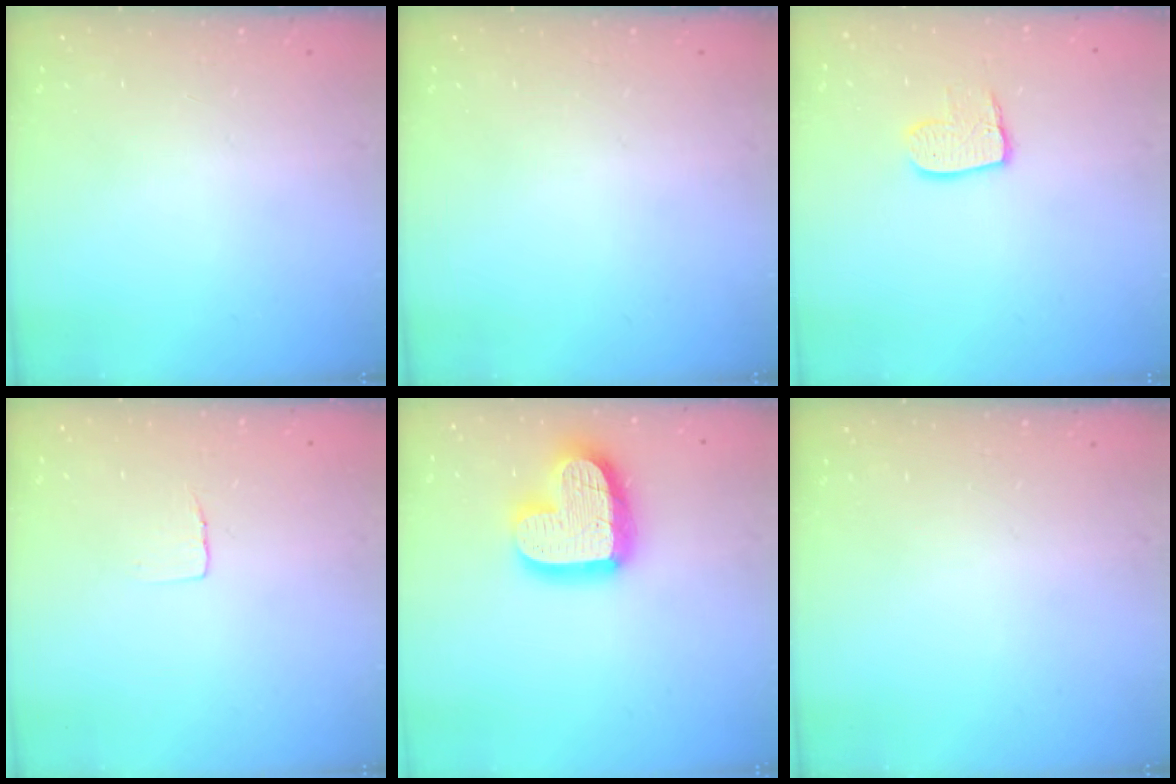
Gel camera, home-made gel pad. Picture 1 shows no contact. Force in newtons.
{"total": 0.0}
{"total": 8.7, "press": 8.6, "slide": 0.7}
{"total": 4.1, "press": 4.1, "slide": 0.3}
{"total": 17.7, "press": 17.7, "slide": 1.5}
{"total": 0.0}